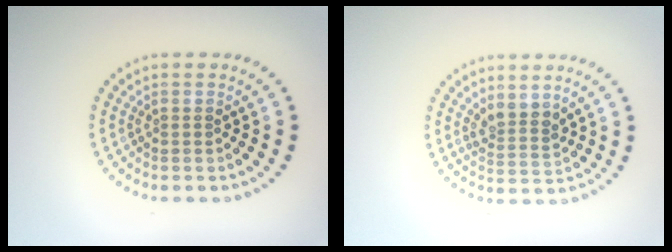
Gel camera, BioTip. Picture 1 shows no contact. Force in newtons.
{"total": 2.3, "press": 1.8, "slide": 1.4}